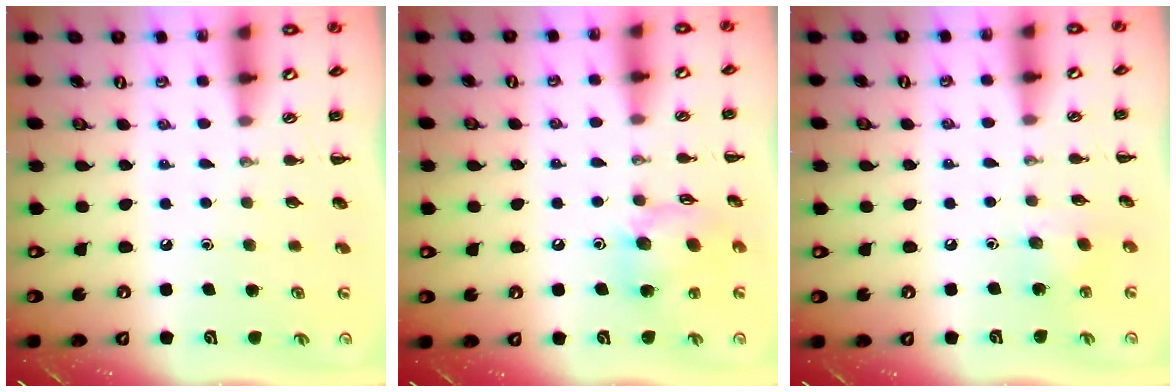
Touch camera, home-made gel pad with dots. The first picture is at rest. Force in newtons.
{"total": 13.0, "press": 12.9, "slide": 1.6}
{"total": 4.7, "press": 4.7, "slide": 0.7}